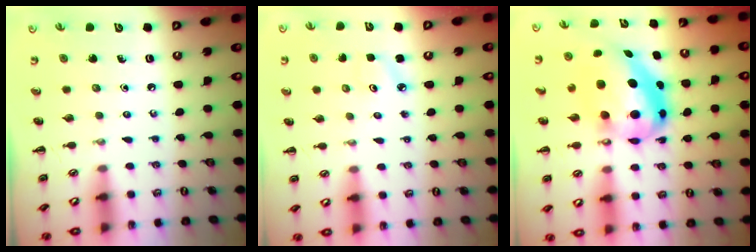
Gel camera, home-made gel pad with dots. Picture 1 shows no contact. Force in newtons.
{"total": 3.5, "press": 3.4, "slide": 1.1}
{"total": 15.7, "press": 15.2, "slide": 3.8}